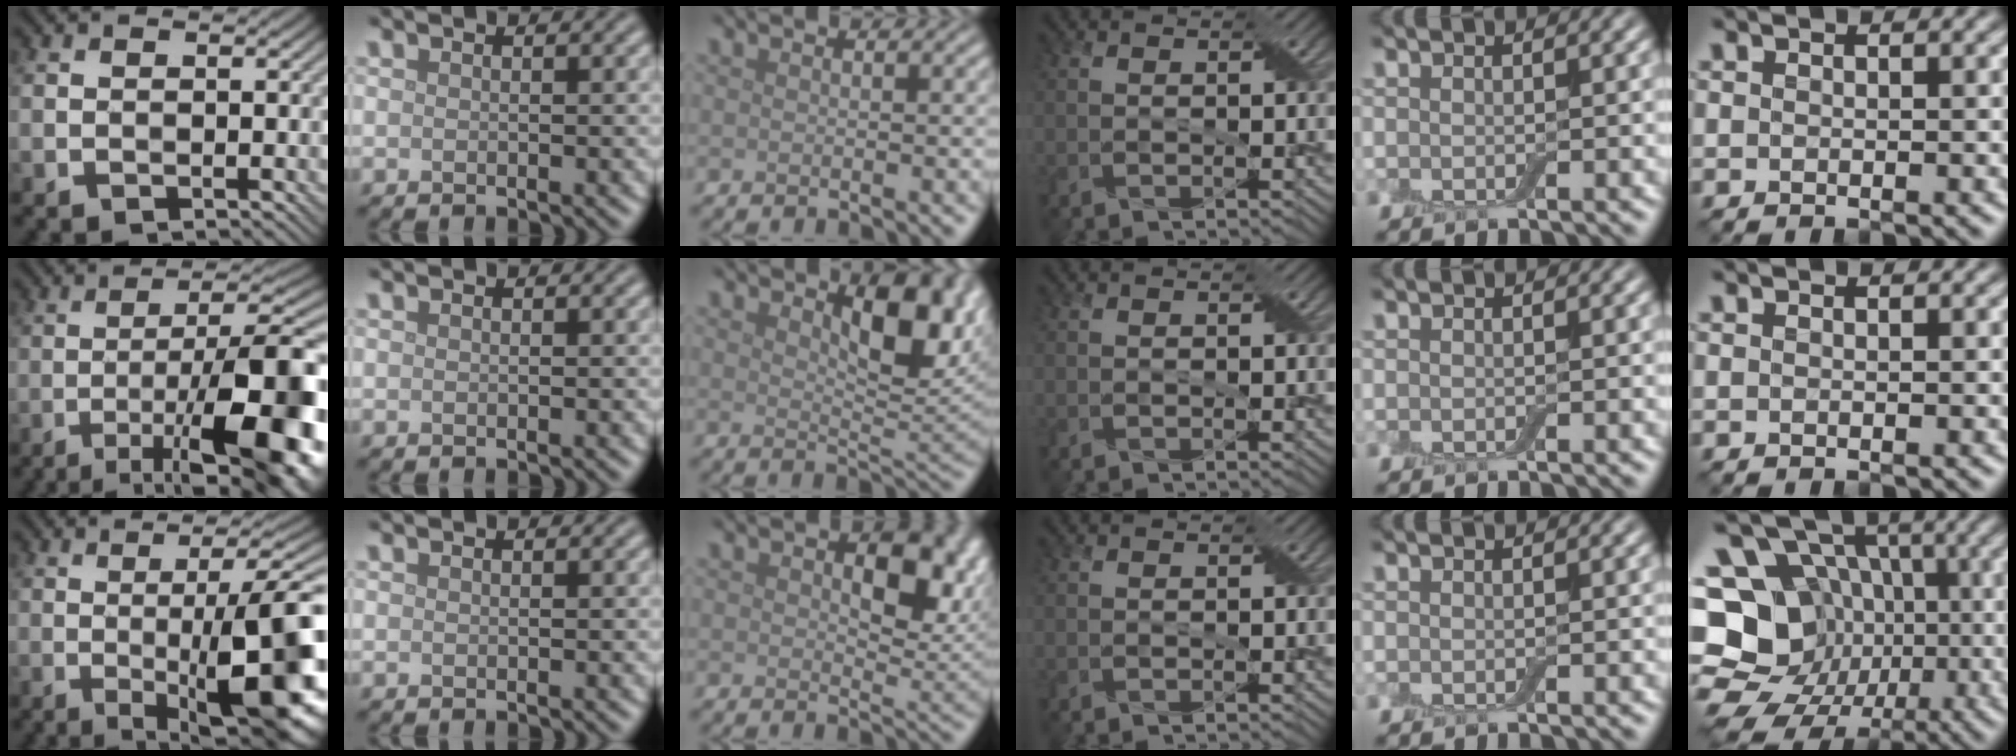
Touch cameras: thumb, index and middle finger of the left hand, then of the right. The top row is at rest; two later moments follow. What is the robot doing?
{"motion": "close", "object": "airpods case & airpods"}